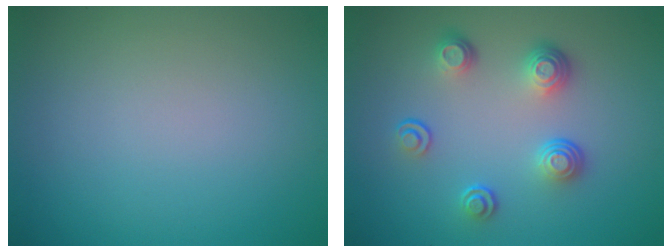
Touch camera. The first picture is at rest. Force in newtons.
{"total": 3.8, "press": 2.8, "slide": 2.6}